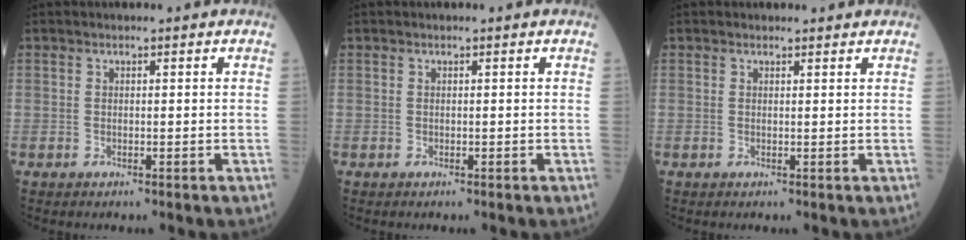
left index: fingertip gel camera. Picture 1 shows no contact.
{"total": 0.0}
{"total": 1.5, "force": [1.5, 0.4, 0.1], "torque": [-0.001, 0.004, 0.017]}